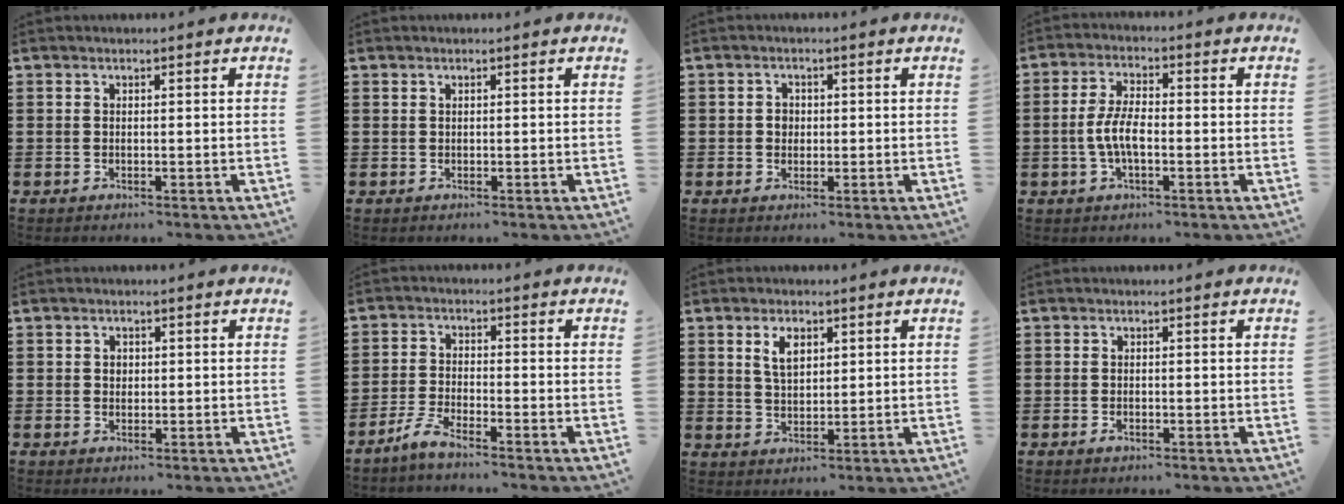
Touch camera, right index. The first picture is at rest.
{"total": 0.0}
{"total": 1.7, "force": [0.0, 1.5, 0.8], "torque": [-0.019, 0.009, -0.001]}
{"total": 5.5, "force": [-1.1, 2.3, 4.8], "torque": [-0.112, -0.002, -0.028]}
{"total": 1.1, "force": [0.3, 0.9, 0.6], "torque": [-0.013, 0.006, 0.005]}
{"total": 3.5, "force": [-3.1, 0.2, 1.7], "torque": [-0.053, 0.000, -0.066]}
{"total": 4.1, "force": [1.7, 2.2, 3.0], "torque": [-0.060, 0.007, 0.028]}
{"total": 0.7, "force": [-0.4, 0.3, 0.5], "torque": [-0.010, -0.004, -0.007]}